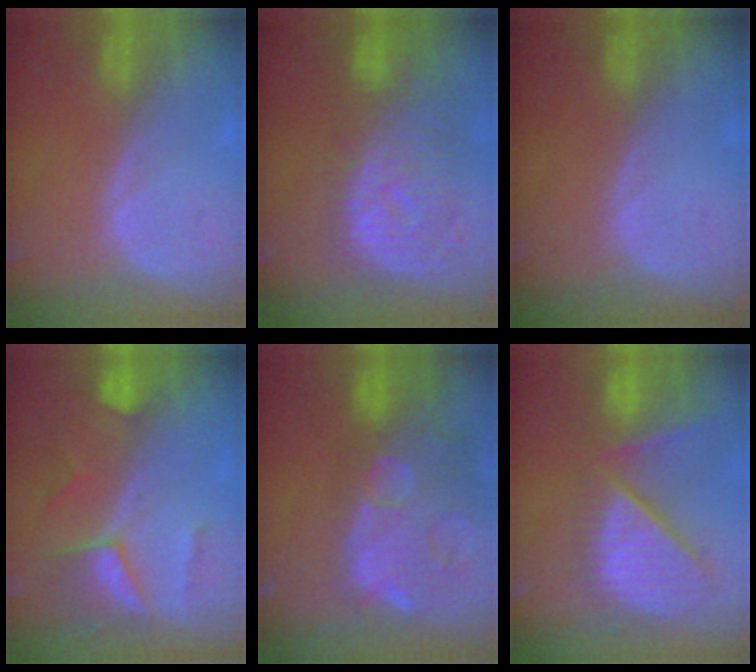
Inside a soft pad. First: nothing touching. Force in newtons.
{"total": 10.8, "press": 9.6, "slide": 5.0}
{"total": 0.0}
{"total": 7.4, "press": 6.5, "slide": 3.4}
{"total": 14.8, "press": 11.8, "slide": 8.9}
{"total": 13.0, "press": 10.9, "slide": 7.1}